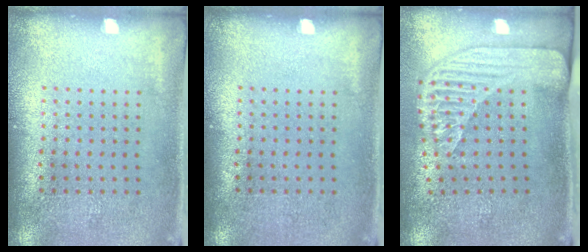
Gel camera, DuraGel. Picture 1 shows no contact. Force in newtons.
{"total": 0.0}
{"total": 2.3, "press": 1.8, "slide": 1.5}